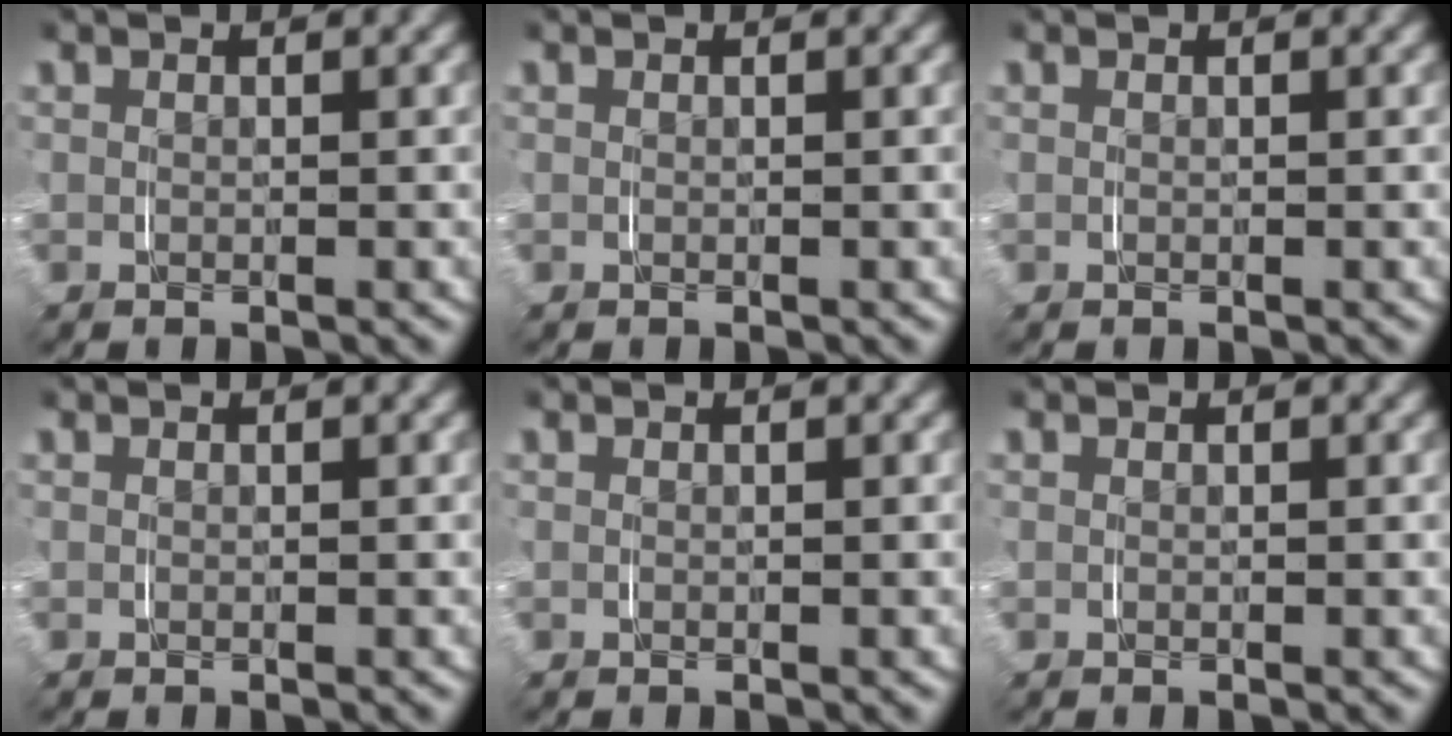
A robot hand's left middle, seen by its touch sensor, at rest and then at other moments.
{"total": 0.0}
{"total": 0.0}
{"total": 0.0}
{"total": 0.0}
{"total": 0.0}